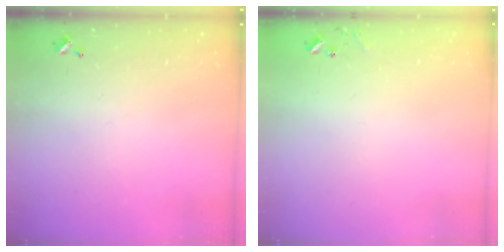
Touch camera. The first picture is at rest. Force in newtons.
{"total": 7.0, "press": 7.0, "slide": 0.5}